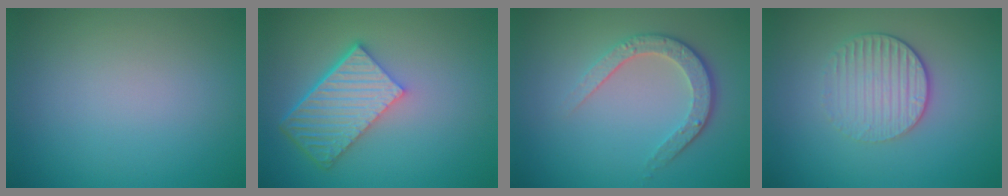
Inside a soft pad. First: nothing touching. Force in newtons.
{"total": 6.7, "press": 4.7, "slide": 4.8}
{"total": 3.4, "press": 2.6, "slide": 2.2}
{"total": 3.3, "press": 2.7, "slide": 1.9}